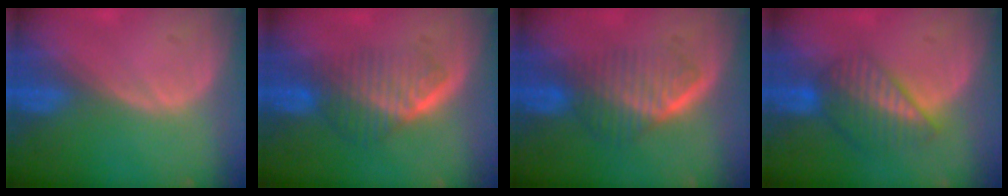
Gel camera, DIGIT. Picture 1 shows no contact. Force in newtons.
{"total": 6.6, "press": 5.9, "slide": 2.9}
{"total": 6.6, "press": 5.9, "slide": 2.9}
{"total": 6.8, "press": 5.9, "slide": 3.4}